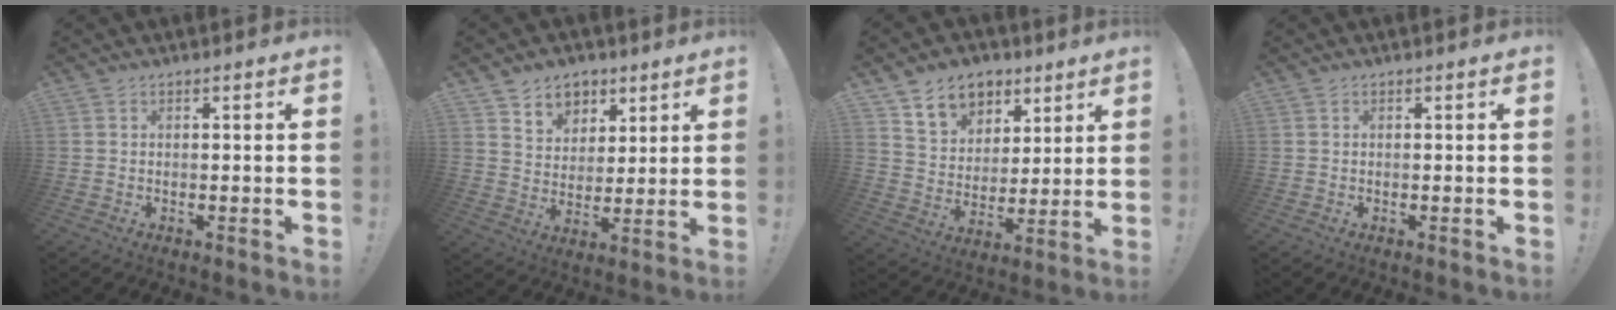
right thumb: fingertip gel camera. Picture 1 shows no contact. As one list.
[{"total": 8.6, "force": [5.5, 6.5, 1.6], "torque": [-0.022, -0.042, 0.107]}, {"total": 12.8, "force": [7.8, 9.2, 4.1], "torque": [-0.060, -0.047, 0.150]}, {"total": 0.0}]